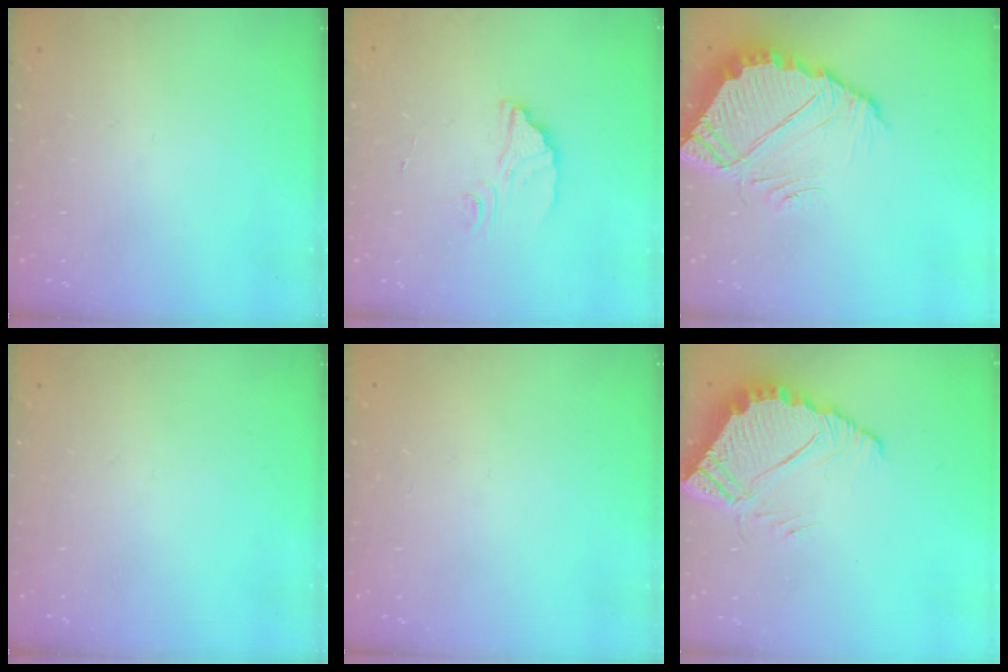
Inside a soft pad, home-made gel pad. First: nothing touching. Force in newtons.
{"total": 2.8, "press": 2.8, "slide": 0.0}
{"total": 7.9, "press": 7.9, "slide": 0.4}
{"total": 0.0}
{"total": 2.2, "press": 2.2, "slide": 0.1}
{"total": 6.9, "press": 6.8, "slide": 0.5}